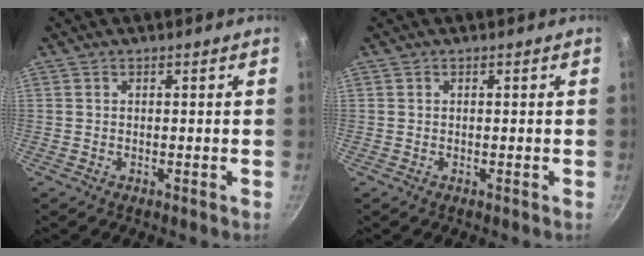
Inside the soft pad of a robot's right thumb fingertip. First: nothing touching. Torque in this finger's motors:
{"motor_torque": [0.01, 0.00, -0.18, 0.18, 0.02]}